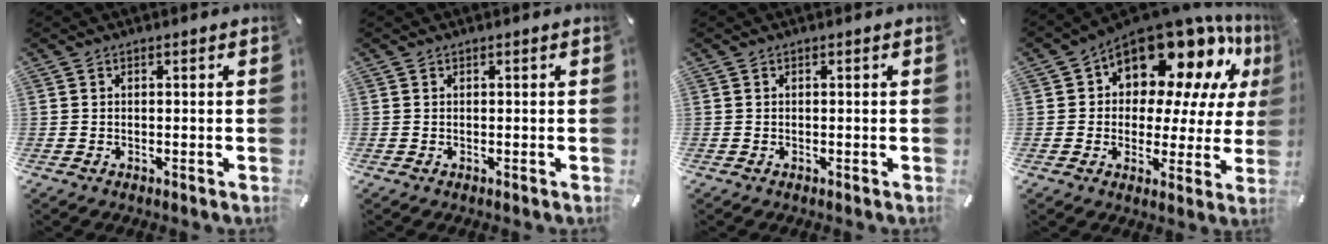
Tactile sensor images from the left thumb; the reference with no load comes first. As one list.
[{"total": 0.0}, {"total": 0.0}, {"total": 16.1, "force": [11.6, 8.2, 7.6], "torque": [-0.119, -0.100, 0.197]}]